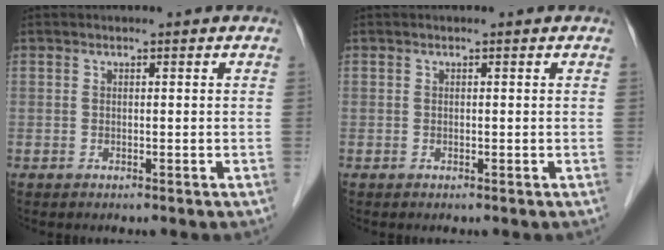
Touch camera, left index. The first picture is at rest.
{"total": 0.0}